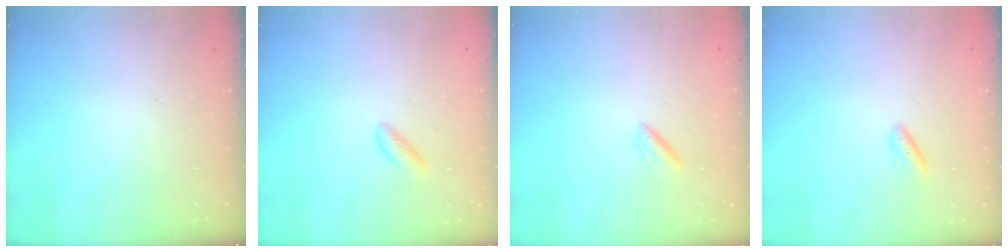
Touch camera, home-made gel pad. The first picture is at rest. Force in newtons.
{"total": 1.4, "press": 1.3, "slide": 0.3}
{"total": 0.8, "press": 0.4, "slide": 0.7}
{"total": 2.0, "press": 1.8, "slide": 1.0}